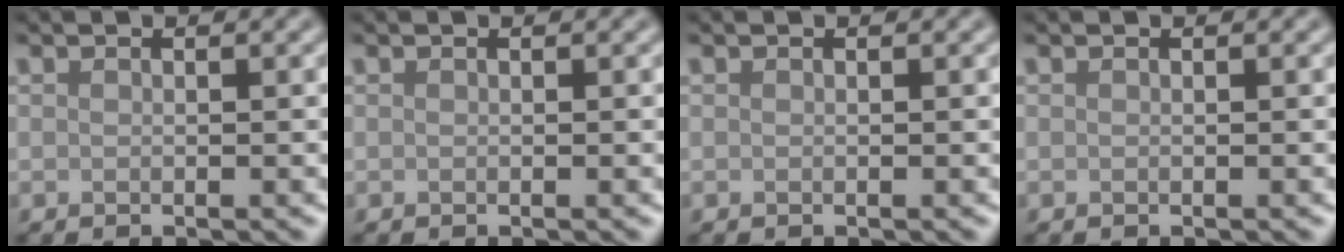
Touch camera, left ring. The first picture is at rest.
{"total": 0.0}
{"total": 0.0}
{"total": 0.0}